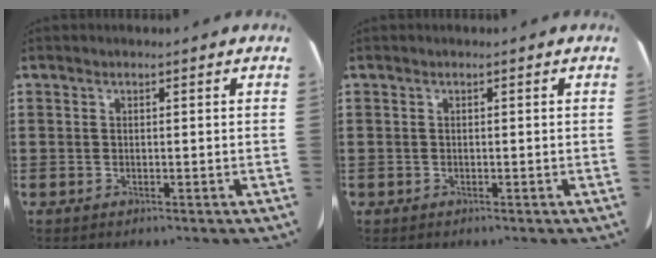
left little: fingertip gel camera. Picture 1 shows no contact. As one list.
[{"total": 0.0}]